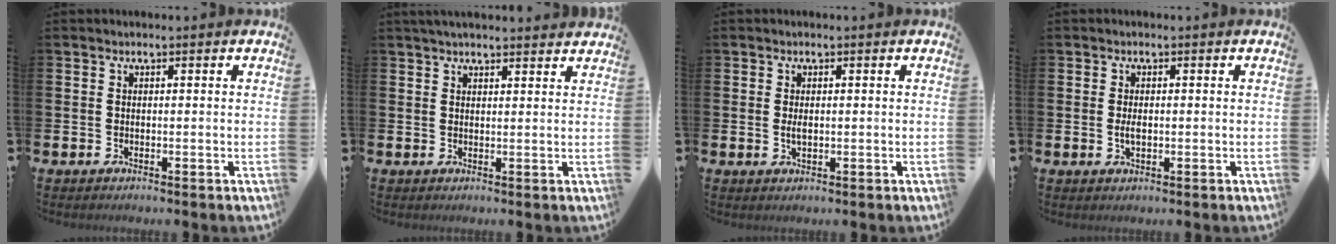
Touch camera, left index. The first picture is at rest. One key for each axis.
{"total": 2.6, "fx": 2.5, "fy": 0.2, "fz": 0.5, "tx": -0.014, "ty": -0.005, "tz": 0.046}
{"total": 1.3, "fx": 0.1, "fy": 0.5, "fz": 1.2, "tx": -0.019, "ty": 0.001, "tz": -0.001}
{"total": 1.7, "fx": -0.1, "fy": 0.8, "fz": 1.5, "tx": -0.026, "ty": 0.001, "tz": -0.003}